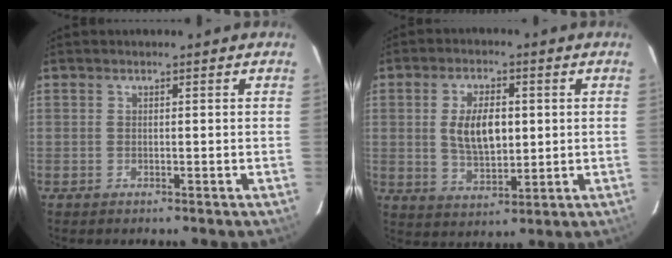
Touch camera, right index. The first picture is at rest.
{"total": 9.0, "force": [1.0, 4.6, 7.7], "torque": [-0.145, 0.002, 0.025]}